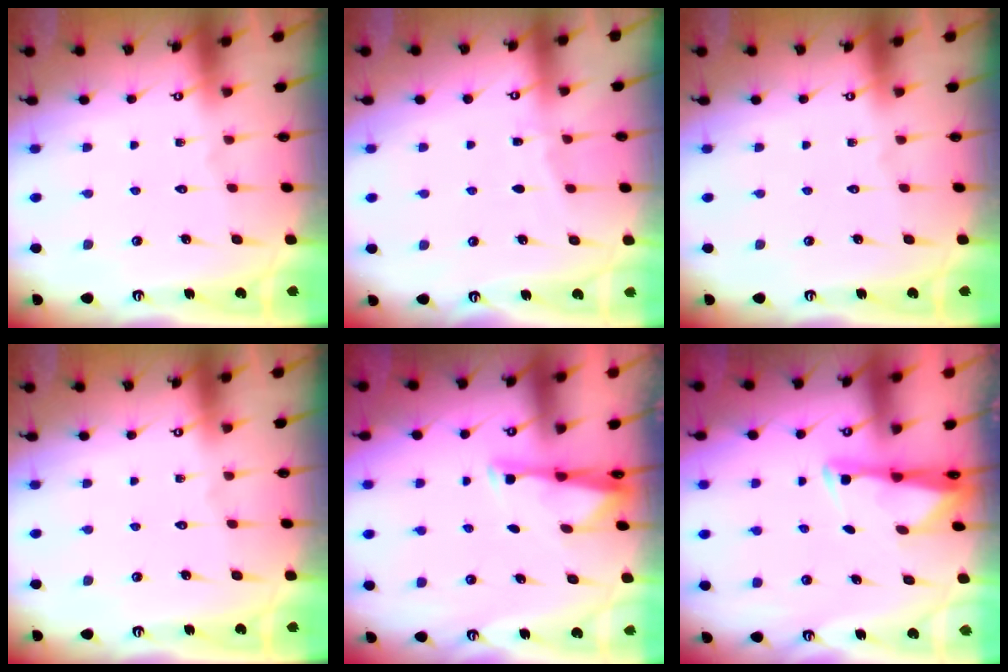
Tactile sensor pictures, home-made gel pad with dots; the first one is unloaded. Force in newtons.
{"total": 3.1, "press": 3.1, "slide": 0.4}
{"total": 0.0}
{"total": 0.0}
{"total": 3.1, "press": 3.1, "slide": 0.4}
{"total": 2.8, "press": 2.7, "slide": 0.4}